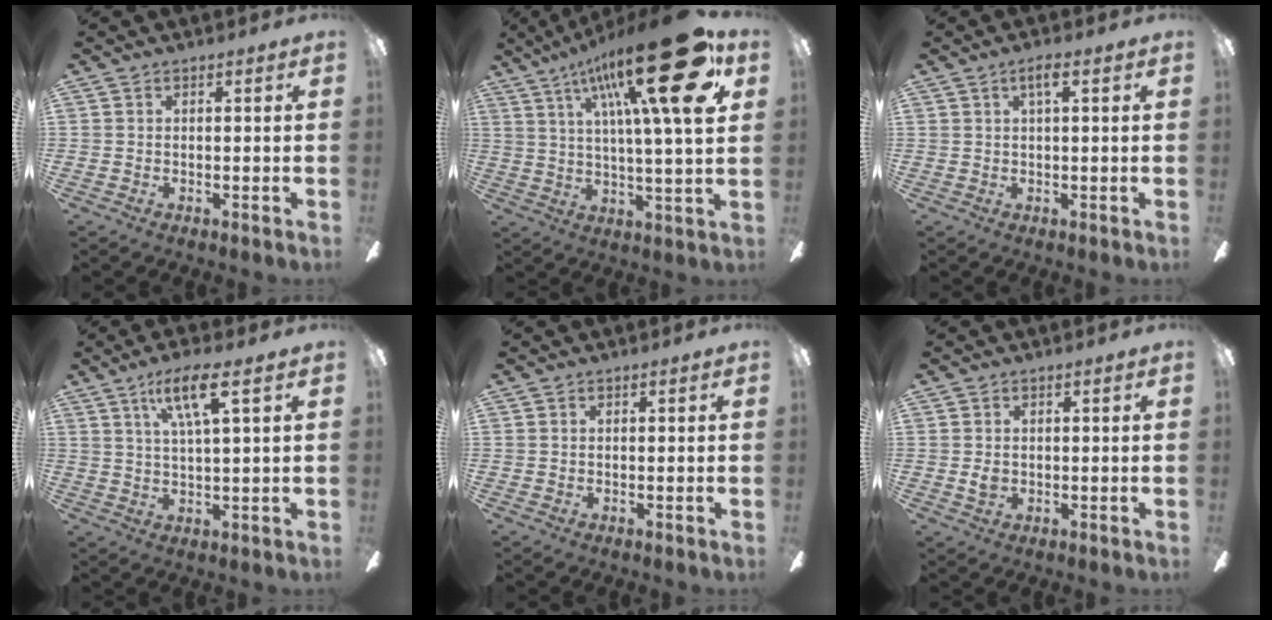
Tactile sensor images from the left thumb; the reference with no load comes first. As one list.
[{"total": 26.9, "force": [12.5, 6.6, 22.8], "torque": [-0.351, -0.057, 0.189]}, {"total": 2.8, "force": [1.2, 0.6, 2.4], "torque": [-0.035, -0.001, 0.016]}, {"total": 8.8, "force": [4.6, 1.5, 7.4], "torque": [-0.143, -0.003, 0.075]}, {"total": 0.0}, {"total": 2.2, "force": [0.2, 1.7, 1.4], "torque": [-0.020, 0.002, 0.000]}]